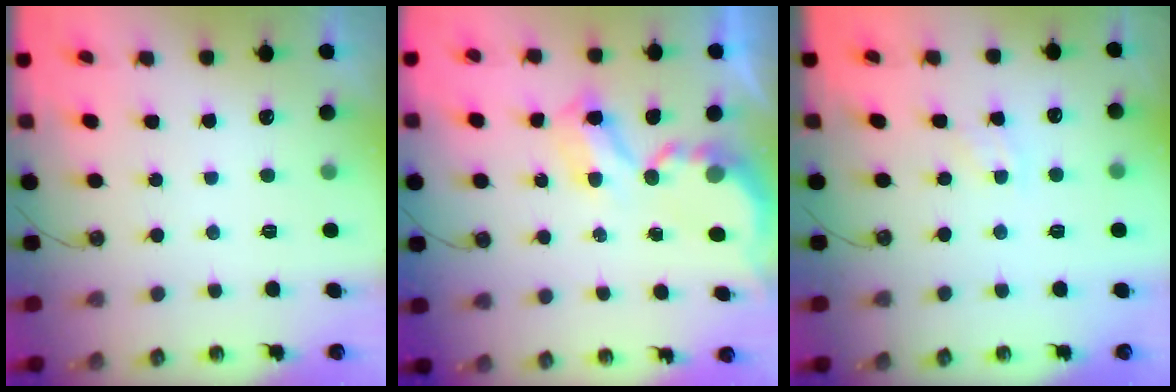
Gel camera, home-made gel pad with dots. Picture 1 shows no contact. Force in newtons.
{"total": 5.6, "press": 5.5, "slide": 0.4}
{"total": 2.9, "press": 2.9, "slide": 0.4}